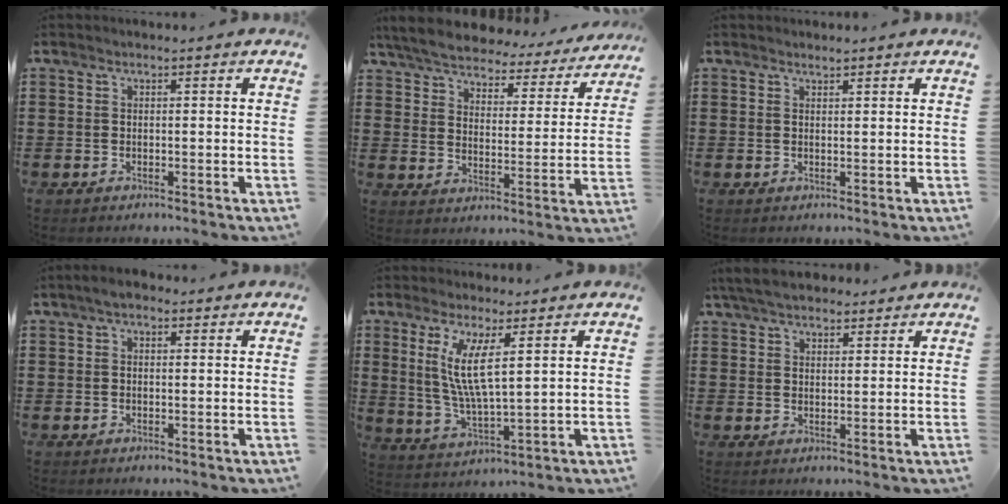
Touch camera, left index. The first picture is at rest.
{"total": 5.3, "force": [5.2, 0.6, 1.0], "torque": [-0.048, -0.035, 0.088]}
{"total": 0.9, "force": [0.9, 0.1, 0.2], "torque": [-0.004, 0.000, 0.017]}
{"total": 1.9, "force": [1.0, 1.0, 1.3], "torque": [-0.029, 0.009, 0.016]}
{"total": 8.2, "force": [3.6, 1.5, 7.2], "torque": [-0.155, -0.009, 0.062]}
{"total": 5.1, "force": [4.5, 1.4, 2.0], "torque": [-0.051, -0.004, 0.085]}